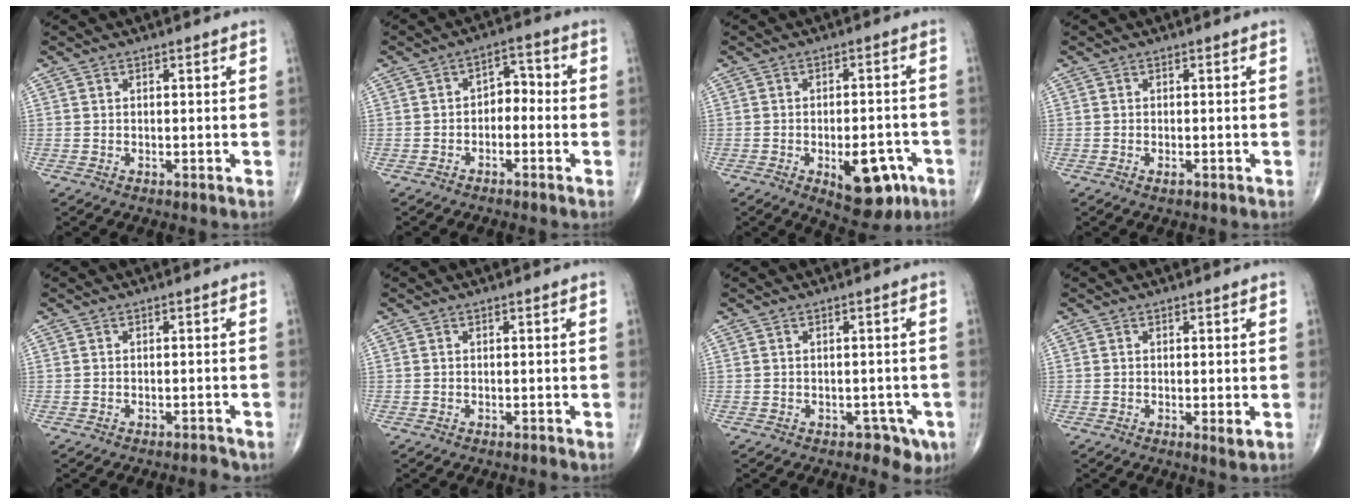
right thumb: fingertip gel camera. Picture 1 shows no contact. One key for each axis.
{"total": 4.4, "fx": -1.3, "fy": 3.0, "fz": 3.0, "tx": -0.027, "ty": 0.031, "tz": -0.031}
{"total": 11.8, "fx": -4.4, "fy": 5.4, "fz": 9.5, "tx": -0.108, "ty": 0.010, "tz": -0.051}
{"total": 0.9, "fx": -0.5, "fy": 0.4, "fz": 0.6, "tx": -0.012, "ty": -0.001, "tz": -0.008}
{"total": 1.7, "fx": -1.5, "fy": 0.5, "fz": 0.4, "tx": -0.010, "ty": 0.013, "tz": -0.017}
{"total": 0.0}
{"total": 3.5, "fx": -1.8, "fy": 2.5, "fz": 1.8, "tx": -0.007, "ty": 0.011, "tz": -0.018}
{"total": 1.5, "fx": -0.2, "fy": 0.3, "fz": 1.5, "tx": -0.026, "ty": -0.007, "tz": -0.003}